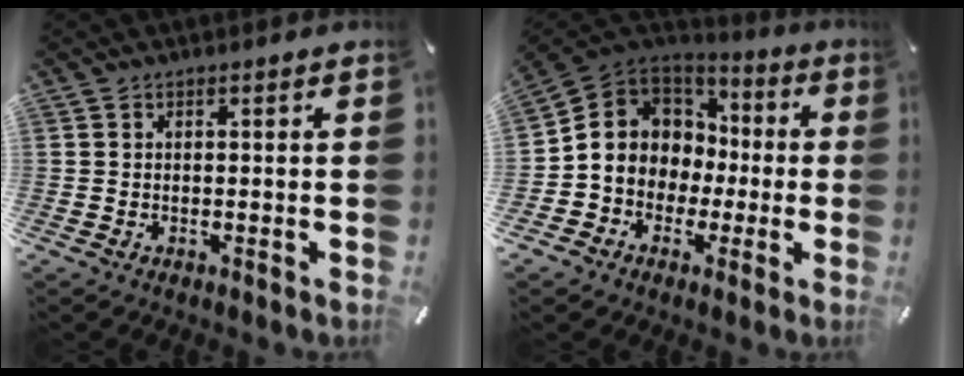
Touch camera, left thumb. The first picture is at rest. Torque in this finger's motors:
{"motor_torque": [1.58, 3.43, 1.15, 0.78, 0.18]}